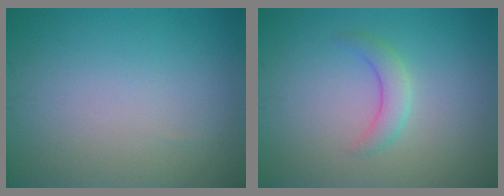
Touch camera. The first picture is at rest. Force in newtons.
{"total": 2.0, "press": 2.0, "slide": 0.1}